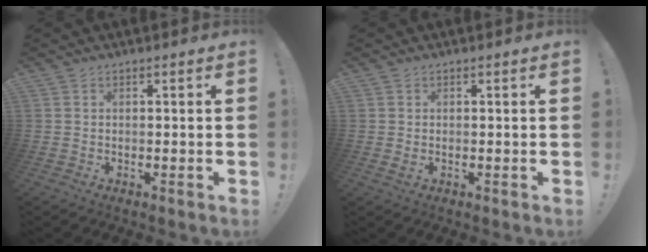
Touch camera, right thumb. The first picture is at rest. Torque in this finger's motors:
{"motor_torque": [-0.34, -0.12, -0.08, 0.39, 0.00]}